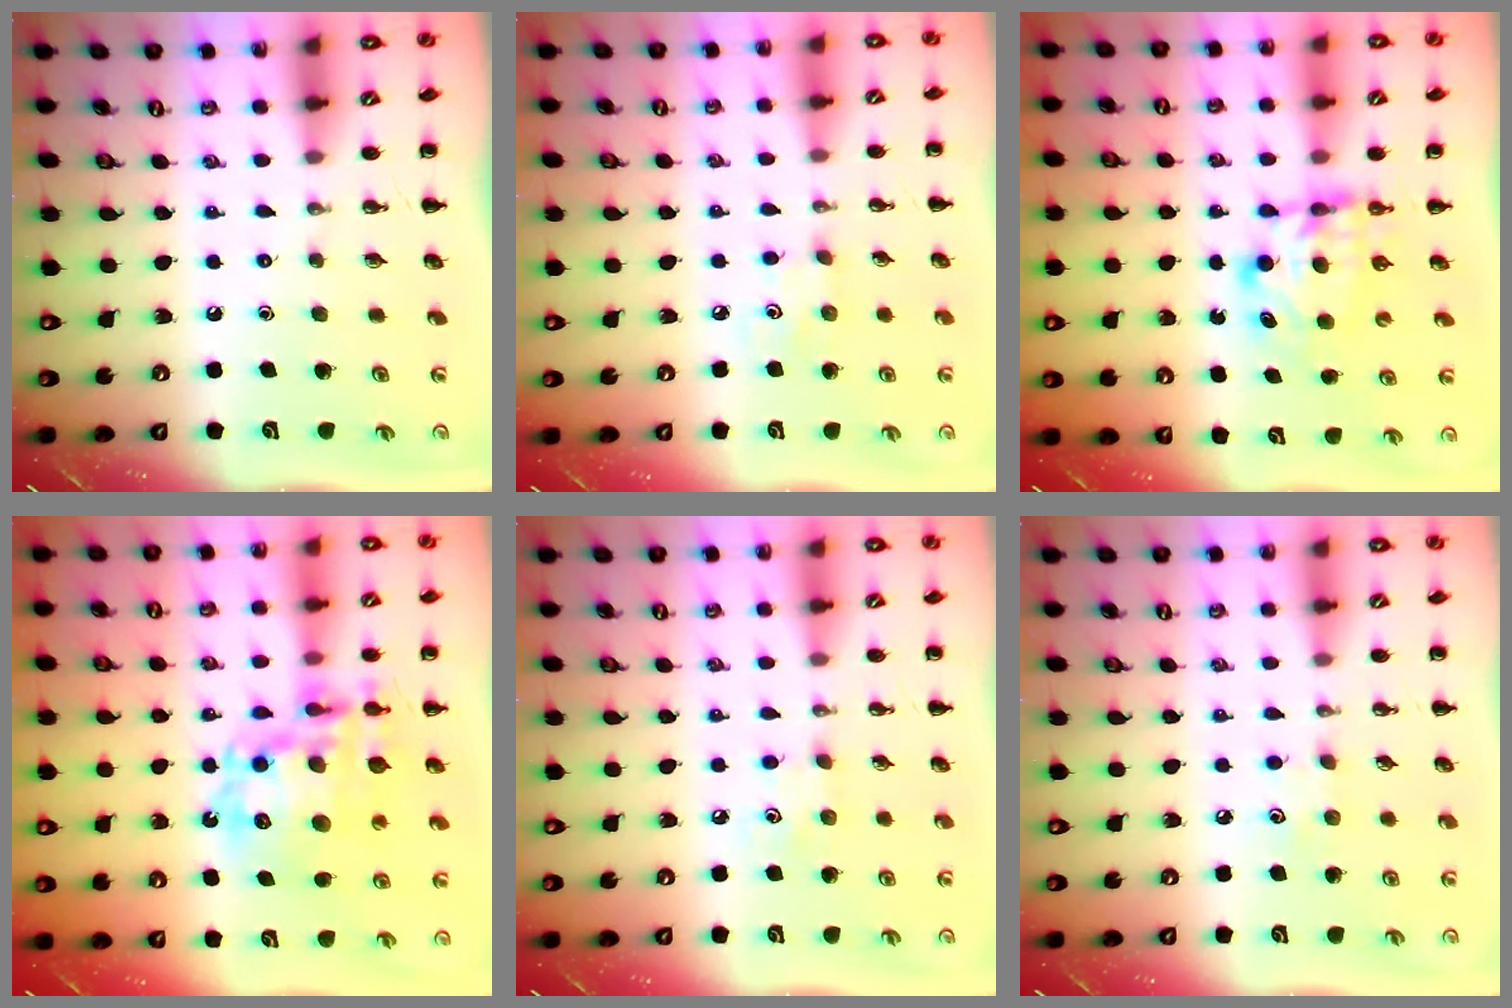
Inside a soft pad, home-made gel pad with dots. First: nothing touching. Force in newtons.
{"total": 3.1, "press": 3.0, "slide": 0.9}
{"total": 6.0, "press": 6.0, "slide": 0.4}
{"total": 19.0, "press": 18.5, "slide": 4.3}
{"total": 4.3, "press": 4.1, "slide": 1.1}
{"total": 5.1, "press": 4.8, "slide": 1.5}